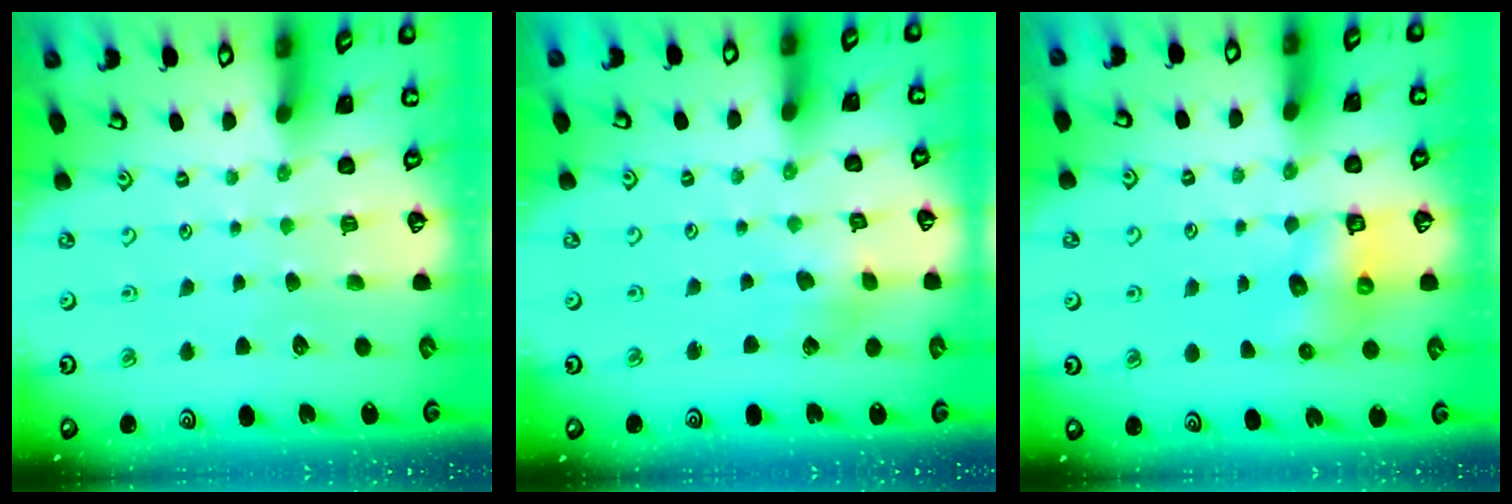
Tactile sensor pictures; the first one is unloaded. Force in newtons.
{"total": 2.9, "press": 2.9, "slide": 0.1}
{"total": 7.1, "press": 7.0, "slide": 0.3}